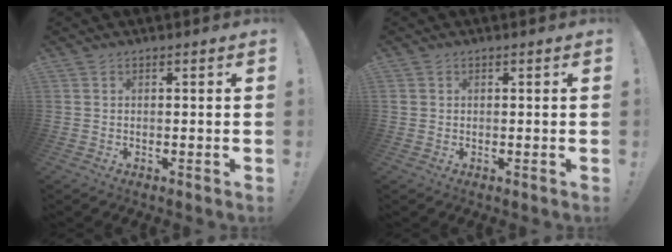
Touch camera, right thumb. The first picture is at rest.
{"total": 0.9, "force": [0.3, 0.8, 0.1], "torque": [-0.010, 0.006, 0.008]}